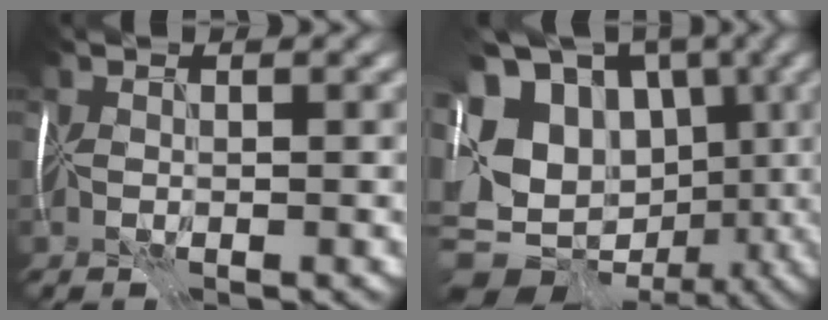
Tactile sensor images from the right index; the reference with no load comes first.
{"total": 16.0, "force": [0.5, 12.8, 9.5], "torque": [-0.192, 0.011, 0.001]}